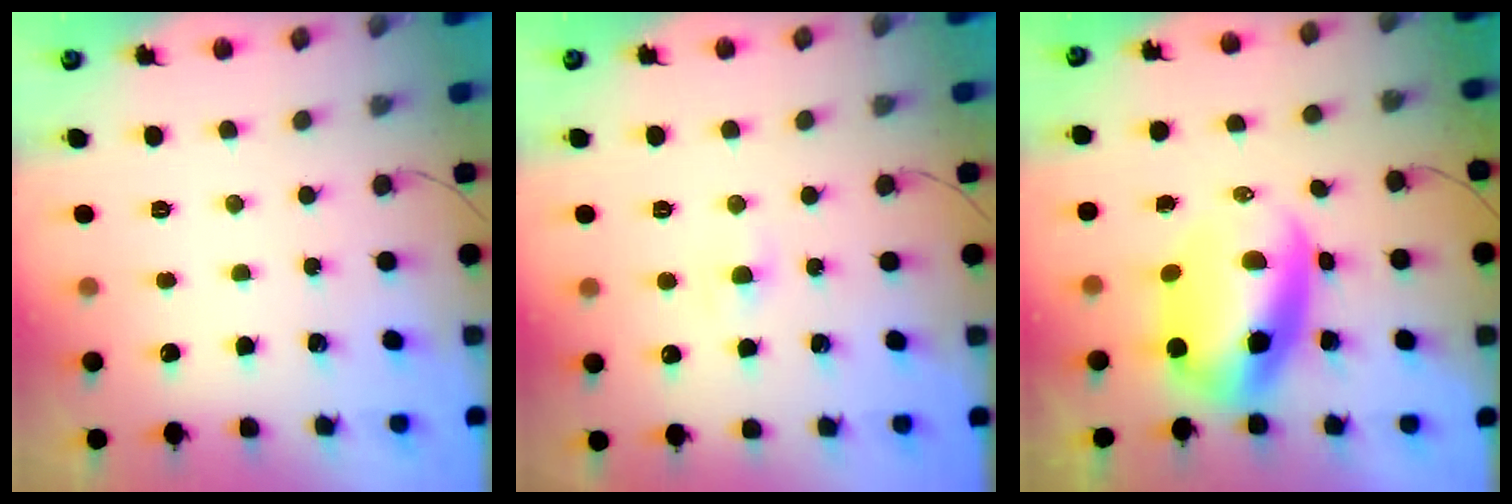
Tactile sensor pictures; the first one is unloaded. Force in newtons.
{"total": 1.9, "press": 1.7, "slide": 0.7}
{"total": 10.6, "press": 10.3, "slide": 2.5}